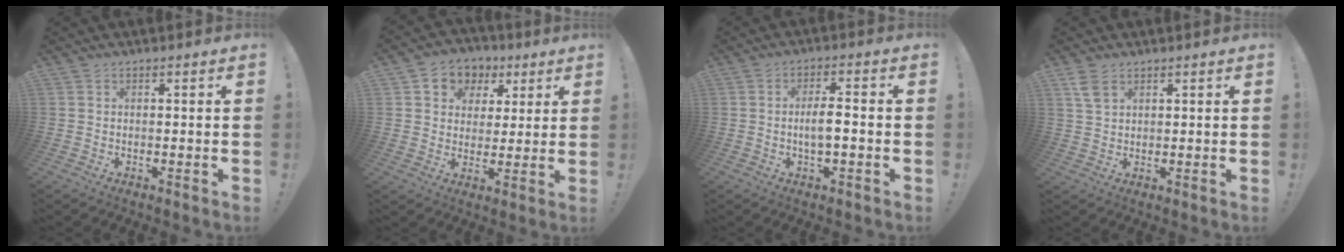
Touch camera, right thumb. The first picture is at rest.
{"total": 7.9, "force": [2.9, 7.0, 1.9], "torque": [-0.029, -0.015, 0.059]}
{"total": 5.4, "force": [-1.3, 1.4, 5.1], "torque": [-0.103, 0.009, -0.023]}
{"total": 4.4, "force": [2.6, 2.4, 2.7], "torque": [-0.048, -0.007, 0.050]}